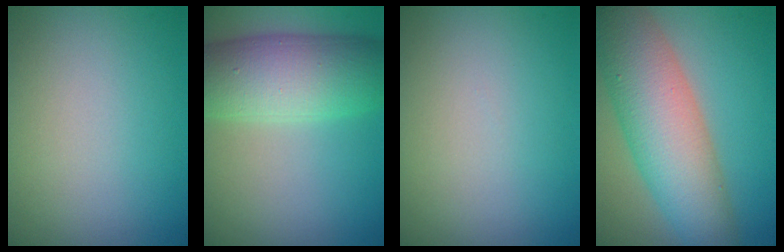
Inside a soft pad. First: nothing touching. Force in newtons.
{"total": 8.4, "press": 8.4, "slide": 0.2}
{"total": 0.0}
{"total": 8.6, "press": 8.6, "slide": 0.1}